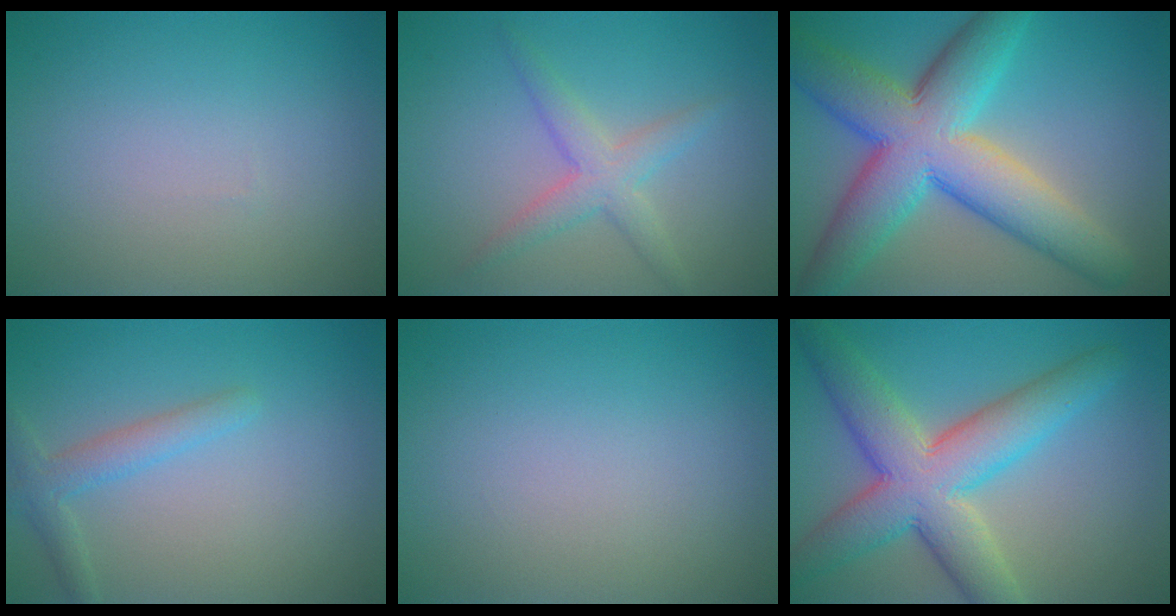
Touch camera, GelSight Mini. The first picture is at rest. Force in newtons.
{"total": 3.0, "press": 3.0, "slide": 0.2}
{"total": 11.6, "press": 11.6, "slide": 0.2}
{"total": 2.3, "press": 2.3, "slide": 0.1}
{"total": 0.0}
{"total": 9.1, "press": 9.0, "slide": 0.6}